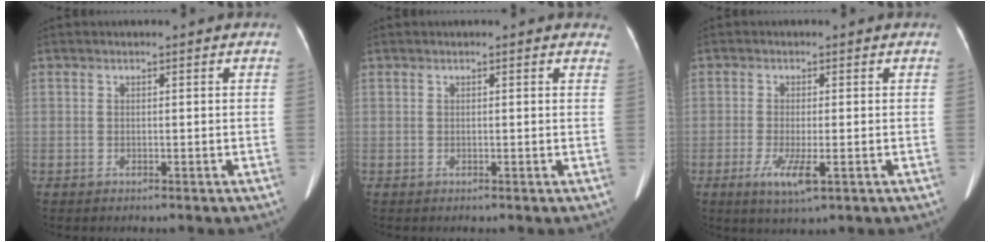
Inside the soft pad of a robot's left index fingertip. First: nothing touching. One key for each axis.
{"total": 4.0, "fx": 3.6, "fy": 1.0, "fz": 1.6, "tx": -0.009, "ty": 0.017, "tz": 0.028}
{"total": 4.3, "fx": -1.4, "fy": 0.8, "fz": 3.9, "tx": -0.074, "ty": -0.010, "tz": -0.021}